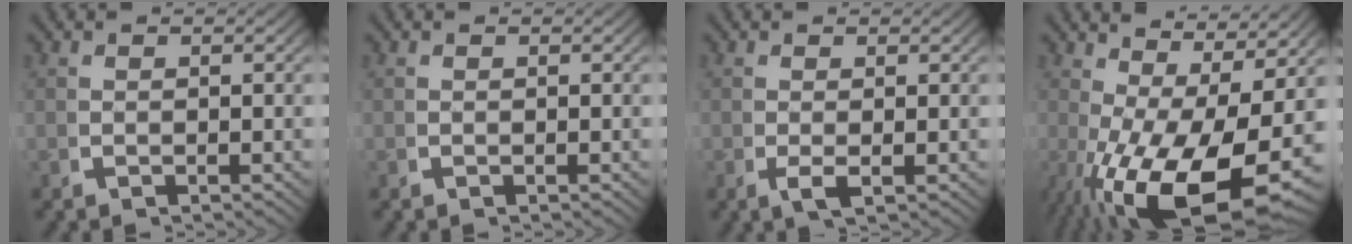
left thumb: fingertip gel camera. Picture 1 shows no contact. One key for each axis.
{"total": 0.0}
{"total": 1.6, "fx": 0.2, "fy": 0.0, "fz": 1.6, "tx": -0.035, "ty": 0.005, "tz": 0.002}
{"total": 15.2, "fx": -2.7, "fy": 8.7, "fz": 12.2, "tx": -0.227, "ty": -0.055, "tz": -0.002}